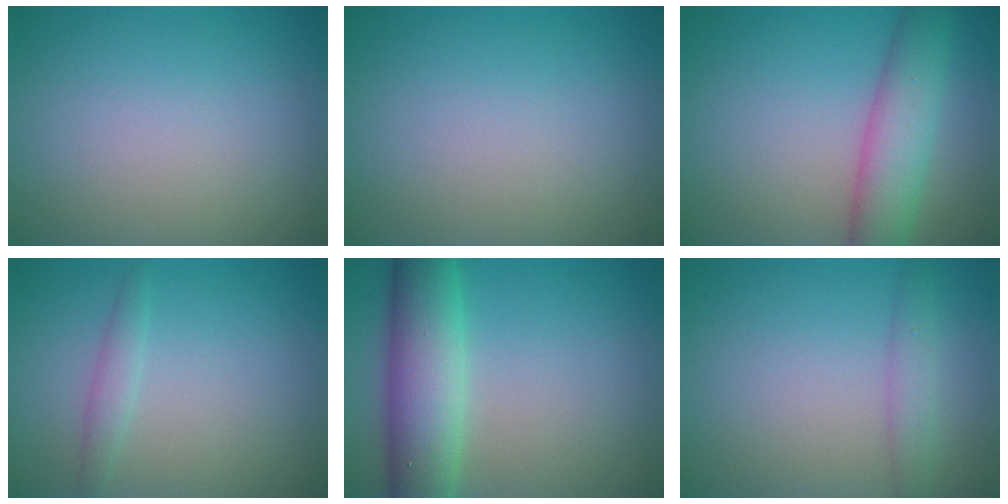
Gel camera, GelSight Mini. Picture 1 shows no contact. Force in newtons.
{"total": 0.0}
{"total": 5.6, "press": 5.6, "slide": 0.2}
{"total": 1.3, "press": 1.3, "slide": 0.0}
{"total": 7.7, "press": 7.7, "slide": 0.3}
{"total": 2.0, "press": 2.0, "slide": 0.0}